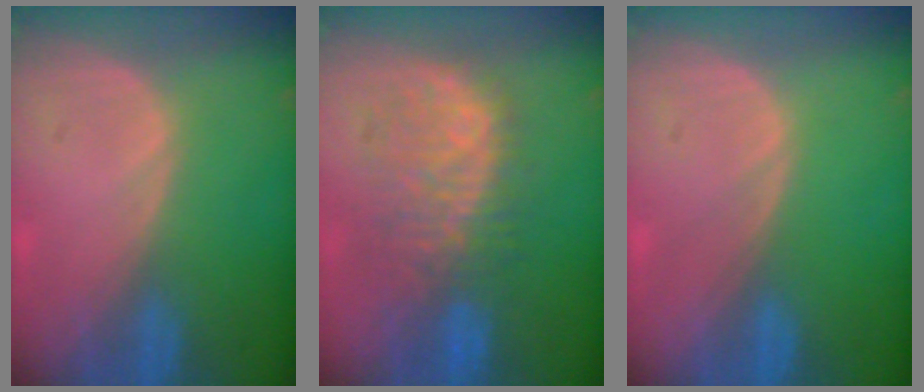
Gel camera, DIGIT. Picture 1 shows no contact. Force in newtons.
{"total": 9.4, "press": 8.9, "slide": 3.0}
{"total": 0.0}